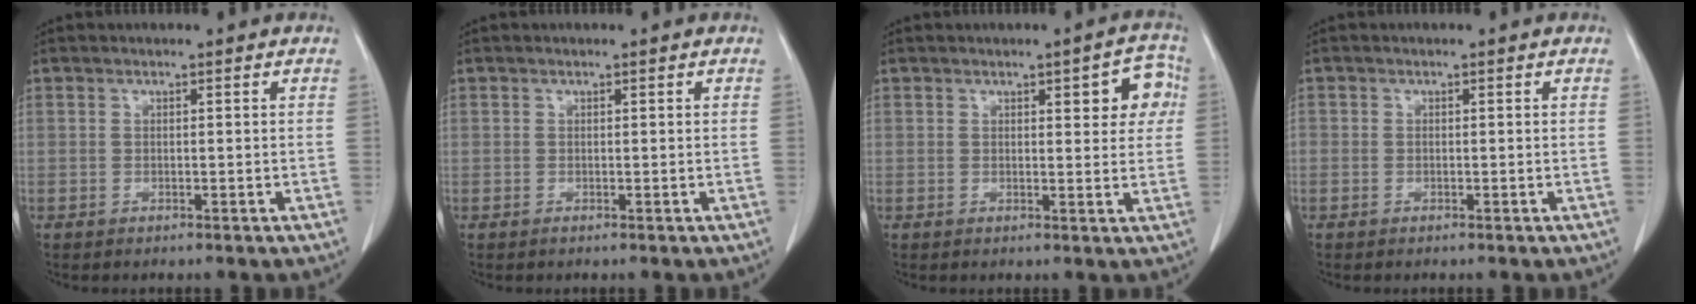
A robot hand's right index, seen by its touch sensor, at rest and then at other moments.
{"total": 0.0}
{"total": 5.6, "force": [1.8, 1.9, 5.0], "torque": [-0.048, 0.012, 0.017]}
{"total": 0.5, "force": [-0.2, 0.5, 0.3], "torque": [-0.005, 0.002, -0.004]}